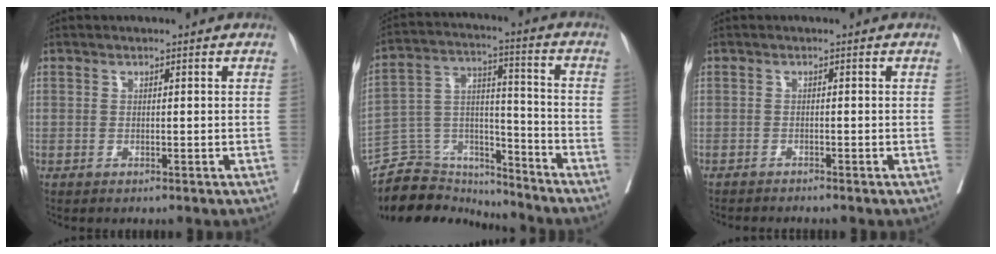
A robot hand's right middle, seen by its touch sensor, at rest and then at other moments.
{"total": 13.5, "force": [-12.8, 4.3, 0.6], "torque": [-0.015, 0.064, -0.220]}
{"total": 2.0, "force": [-2.0, -0.2, 0.2], "torque": [-0.008, -0.007, -0.035]}